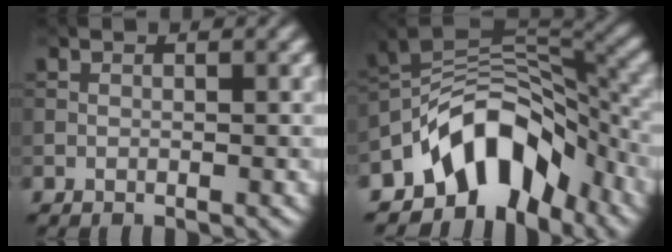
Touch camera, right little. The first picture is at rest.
{"total": 10.0, "force": [-5.9, 5.9, 5.5], "torque": [-0.061, 0.012, -0.117]}